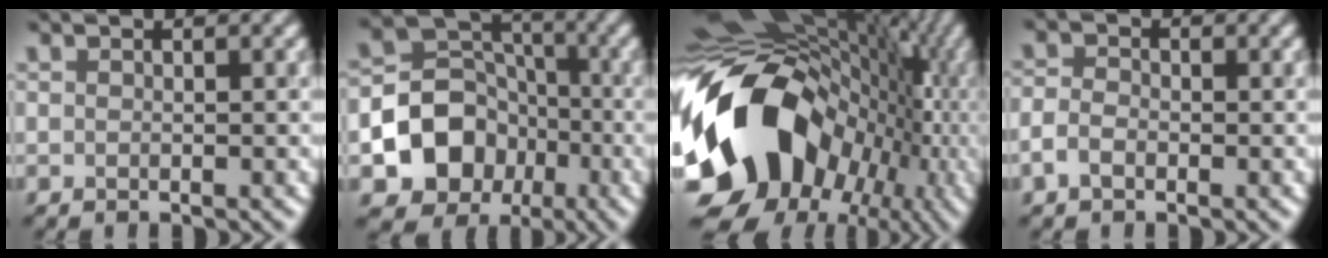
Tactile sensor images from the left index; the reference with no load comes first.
{"total": 8.9, "force": [-3.2, 7.3, 3.9], "torque": [-0.054, -0.005, -0.070]}
{"total": 18.6, "force": [-4.0, 13.9, 11.8], "torque": [-0.255, -0.004, -0.066]}
{"total": 2.1, "force": [-0.9, 1.4, 1.3], "torque": [-0.026, 0.003, -0.026]}